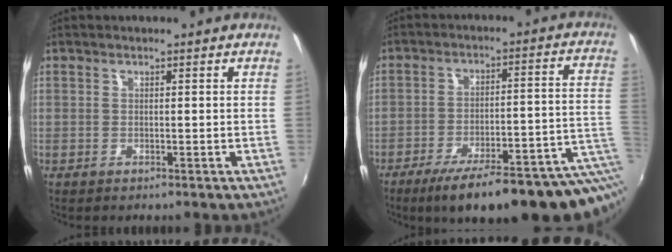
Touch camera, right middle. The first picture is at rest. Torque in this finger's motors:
{"motor_torque": [1.07, -1.06, 0.65, 0.13]}